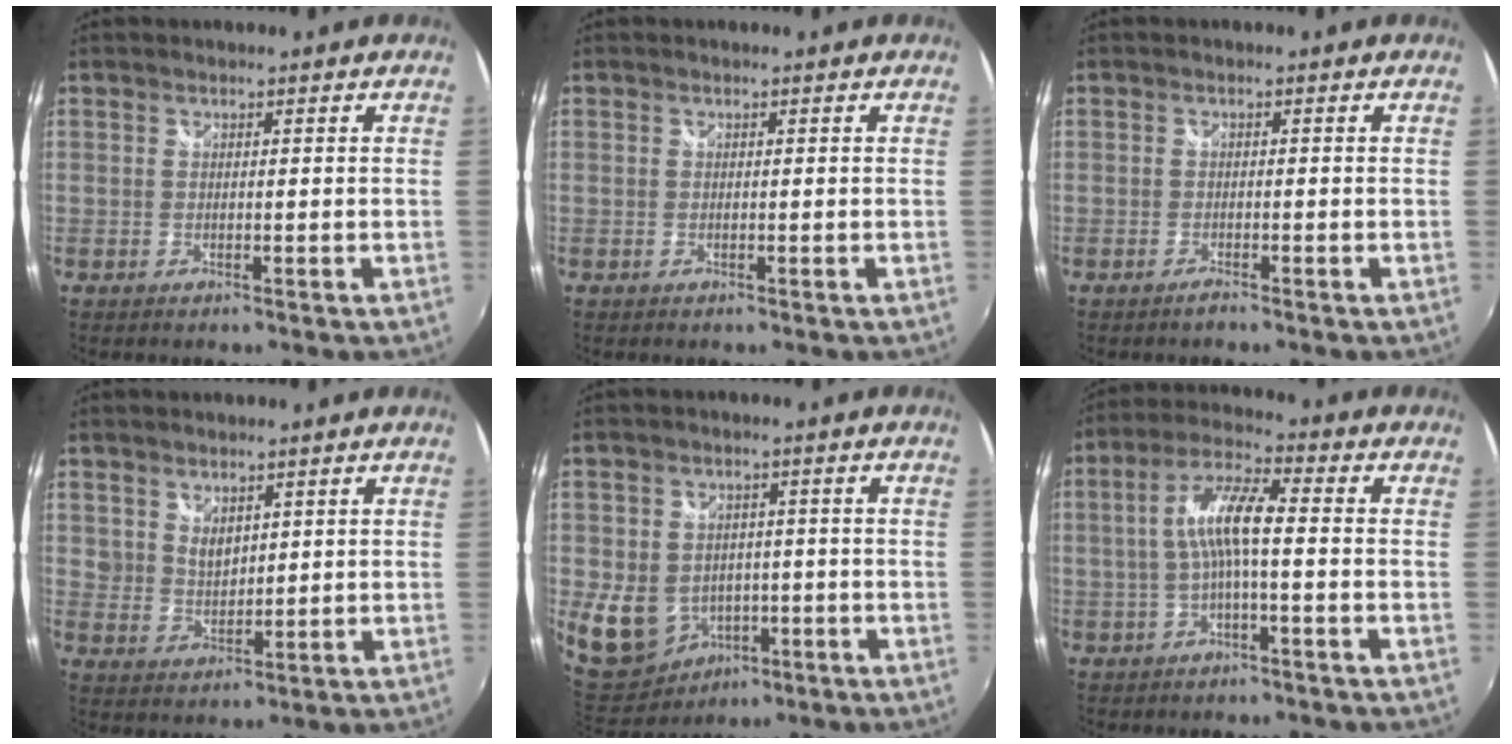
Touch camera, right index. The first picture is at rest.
{"total": 0.0}
{"total": 1.1, "force": [-1.0, 0.1, 0.3], "torque": [-0.006, -0.005, -0.021]}
{"total": 4.2, "force": [2.5, 2.9, 1.6], "torque": [-0.017, 0.000, 0.049]}
{"total": 11.8, "force": [-3.5, 9.8, 5.5], "torque": [-0.149, -0.009, -0.034]}
{"total": 7.9, "force": [-0.8, 1.3, 7.7], "torque": [-0.162, 0.015, -0.014]}